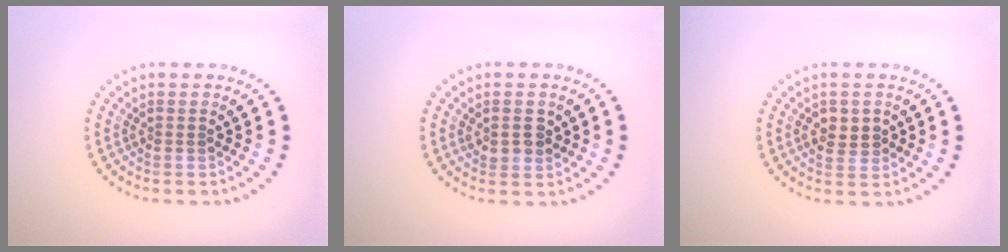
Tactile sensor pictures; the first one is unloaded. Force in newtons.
{"total": 2.0, "press": 1.9, "slide": 0.5}
{"total": 2.2, "press": 2.2, "slide": 0.3}